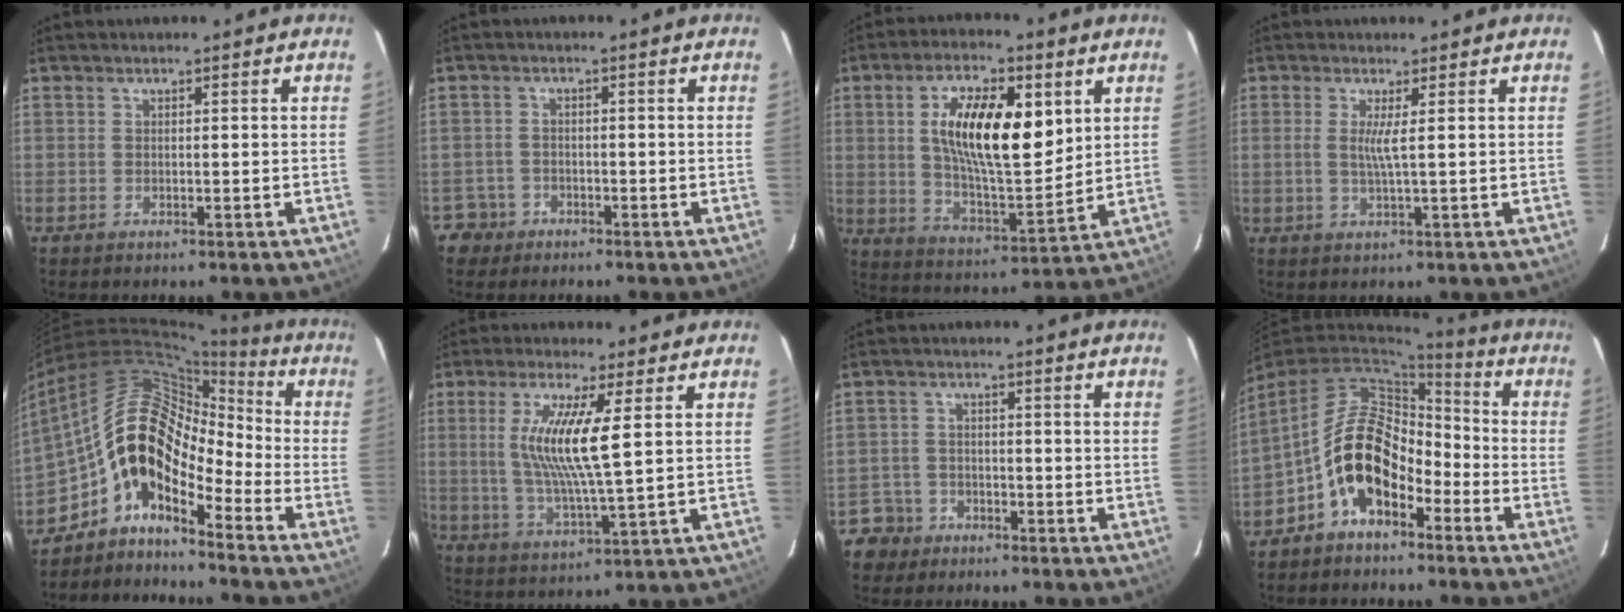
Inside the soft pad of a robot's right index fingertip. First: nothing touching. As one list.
[{"total": 4.1, "force": [-2.1, 3.5, -0.2], "torque": [-0.009, 0.025, -0.037]}, {"total": 16.6, "force": [4.8, 6.3, 14.6], "torque": [-0.255, 0.003, 0.088]}, {"total": 2.7, "force": [0.5, -0.6, 2.6], "torque": [-0.050, -0.006, 0.008]}, {"total": 13.0, "force": [-6.6, 6.5, 9.1], "torque": [-0.132, 0.019, -0.143]}, {"total": 11.0, "force": [2.6, 0.6, 10.7], "torque": [-0.208, -0.011, 0.055]}, {"total": 5.4, "force": [-3.4, 4.2, 0.0], "torque": [-0.011, 0.025, -0.066]}, {"total": 11.1, "force": [-6.2, 6.0, 7.0], "torque": [-0.128, 0.024, -0.105]}]